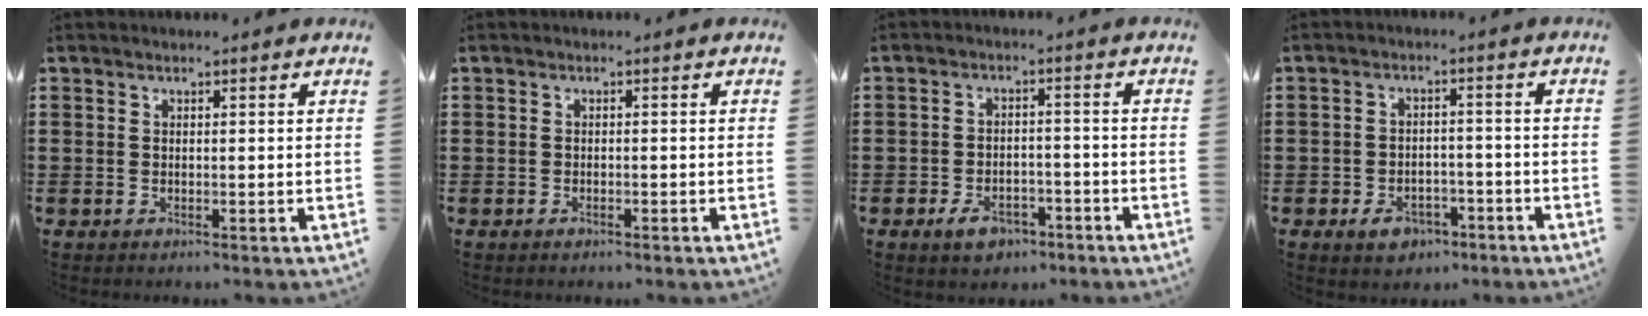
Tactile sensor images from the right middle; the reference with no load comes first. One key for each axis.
{"total": 0.8, "fx": -0.7, "fy": 0.3, "fz": 0.2, "tx": -0.006, "ty": -0.002, "tz": -0.013}
{"total": 4.3, "fx": -3.1, "fy": 2.2, "fz": 1.9, "tx": -0.031, "ty": 0.010, "tz": -0.058}
{"total": 4.2, "fx": -3.1, "fy": 2.4, "fz": 1.7, "tx": -0.029, "ty": 0.010, "tz": -0.059}